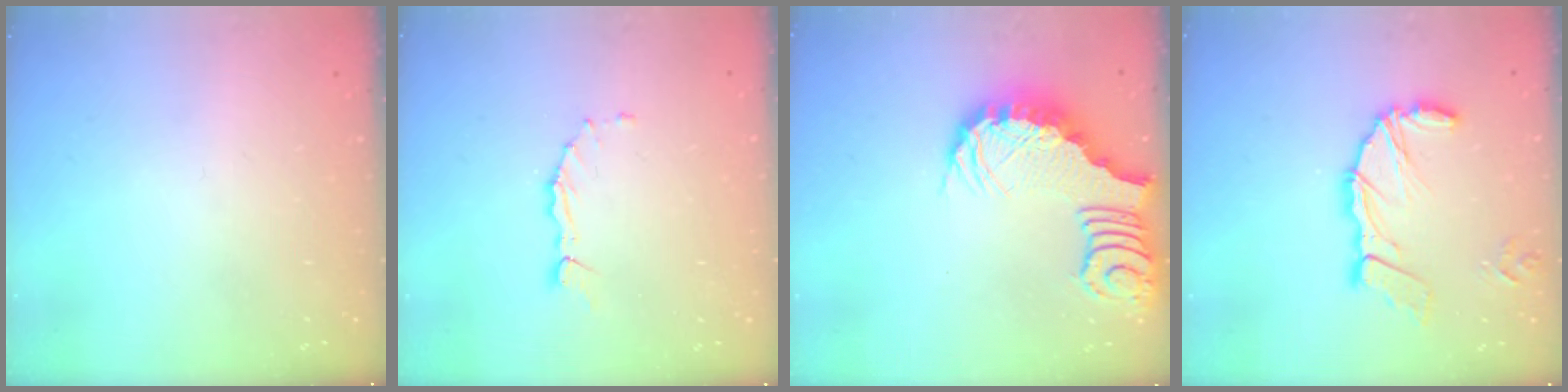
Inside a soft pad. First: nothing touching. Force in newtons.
{"total": 2.1, "press": 2.0, "slide": 0.3}
{"total": 3.0, "press": 2.9, "slide": 0.7}
{"total": 13.4, "press": 13.2, "slide": 1.7}